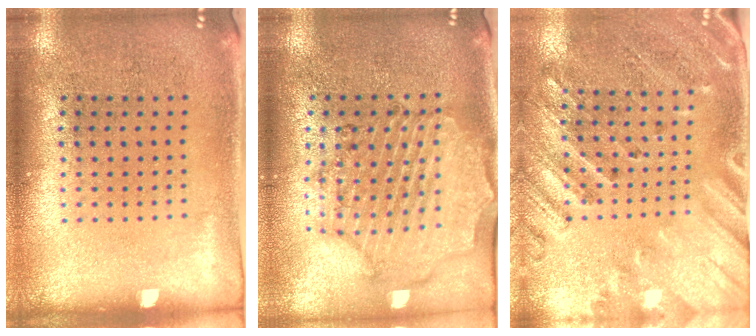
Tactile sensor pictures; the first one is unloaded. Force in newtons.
{"total": 1.6, "press": 1.6, "slide": 0.4}
{"total": 2.5, "press": 2.1, "slide": 1.4}